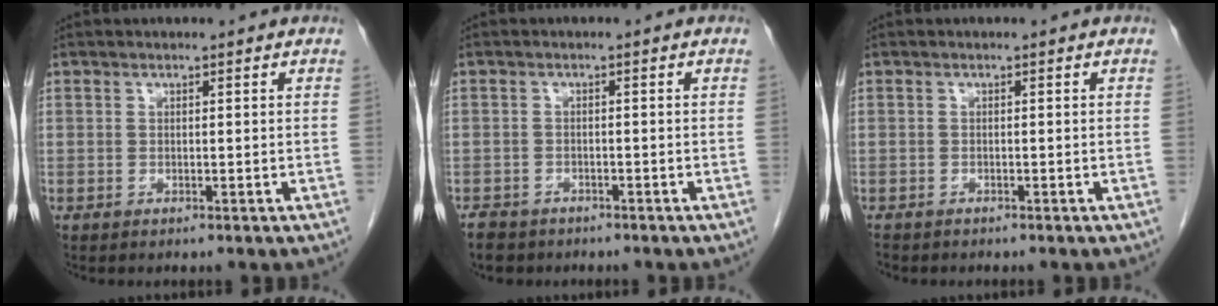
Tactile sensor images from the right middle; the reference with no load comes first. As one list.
[{"total": 4.0, "force": [-3.2, 2.2, 0.9], "torque": [-0.019, 0.000, -0.049]}, {"total": 2.1, "force": [-1.8, 0.9, 0.7], "torque": [-0.014, -0.004, -0.024]}]